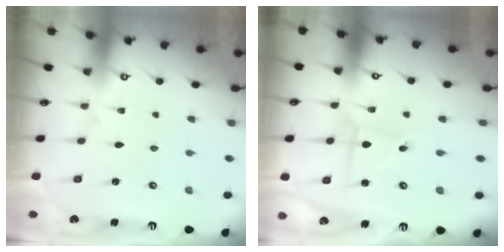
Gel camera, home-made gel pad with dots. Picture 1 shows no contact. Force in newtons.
{"total": 1.8, "press": 1.8, "slide": 0.2}